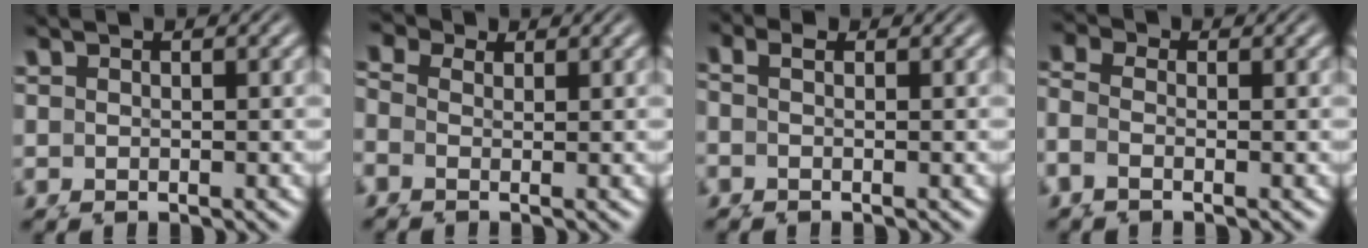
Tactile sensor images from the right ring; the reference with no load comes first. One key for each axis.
{"total": 2.7, "fx": 1.1, "fy": 2.0, "fz": 1.3, "tx": -0.033, "ty": -0.004, "tz": 0.013}
{"total": 1.3, "fx": 0.2, "fy": 0.4, "fz": 1.2, "tx": -0.031, "ty": -0.001, "tz": 0.001}
{"total": 3.4, "fx": -0.4, "fy": 2.6, "fz": 2.1, "tx": -0.067, "ty": -0.011, "tz": -0.007}